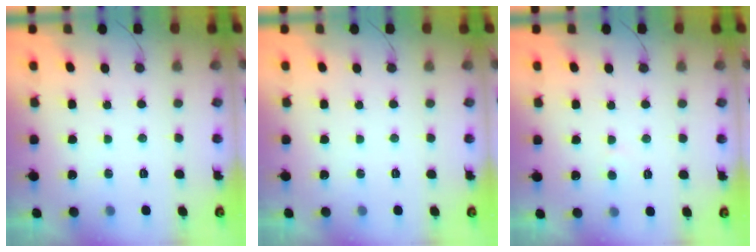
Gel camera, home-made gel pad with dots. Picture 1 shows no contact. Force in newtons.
{"total": 0.0}
{"total": 2.5, "press": 2.4, "slide": 0.3}